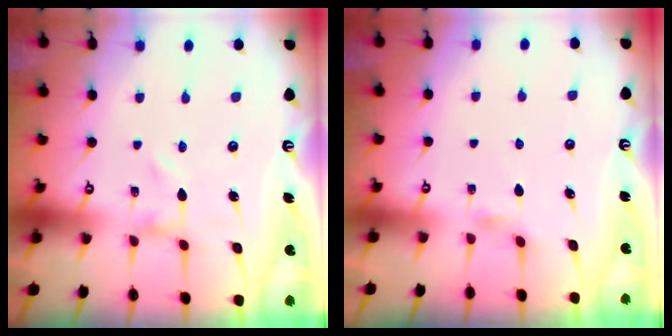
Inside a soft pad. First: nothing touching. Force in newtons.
{"total": 3.5, "press": 3.4, "slide": 0.6}